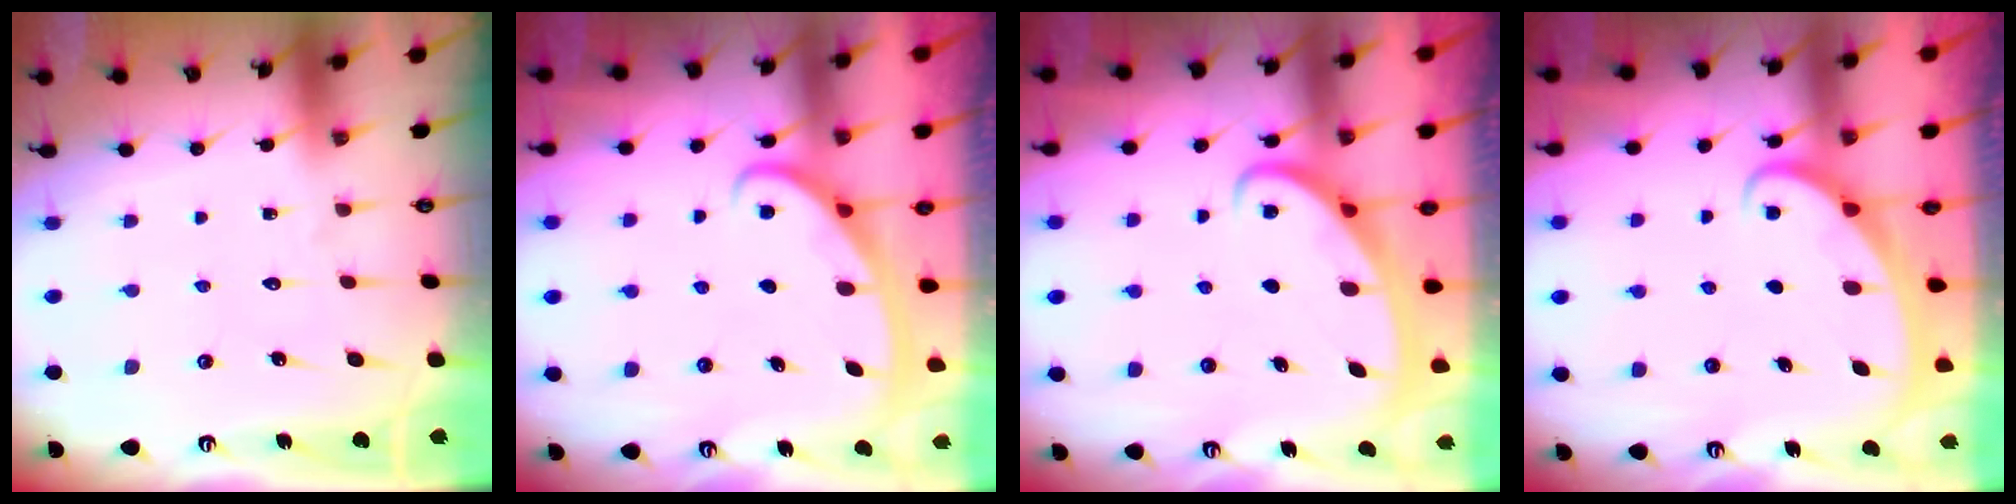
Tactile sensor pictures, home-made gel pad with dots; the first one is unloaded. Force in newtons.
{"total": 2.8, "press": 2.8, "slide": 0.4}
{"total": 2.6, "press": 2.6, "slide": 0.3}
{"total": 2.2, "press": 2.2, "slide": 0.1}